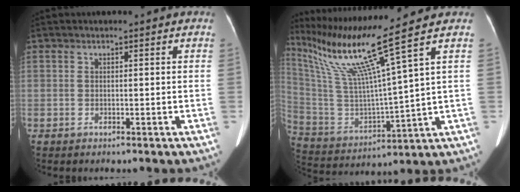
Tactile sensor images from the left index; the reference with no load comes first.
{"total": 15.1, "force": [10.7, -3.5, 10.0], "torque": [-0.197, -0.024, 0.210]}